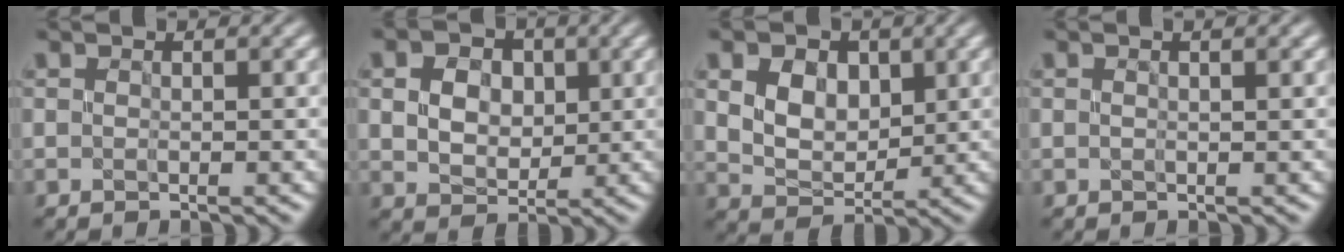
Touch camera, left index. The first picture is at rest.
{"total": 4.7, "force": [1.1, 3.5, 2.8], "torque": [-0.059, 0.005, 0.013]}
{"total": 4.9, "force": [1.6, 3.6, 3.0], "torque": [-0.069, -0.001, 0.027]}
{"total": 1.7, "force": [0.9, 0.4, 1.4], "torque": [-0.022, 0.001, 0.006]}